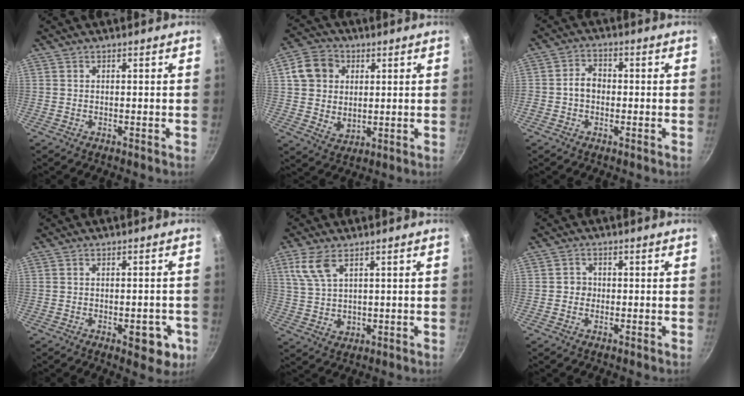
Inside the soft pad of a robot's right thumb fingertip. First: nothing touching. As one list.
[{"total": 10.4, "force": [2.8, 8.7, 4.9], "torque": [-0.060, -0.008, 0.048]}, {"total": 4.3, "force": [-0.6, 3.5, 2.4], "torque": [-0.022, 0.017, -0.017]}, {"total": 7.0, "force": [-2.4, 3.6, 5.6], "torque": [-0.041, 0.012, -0.026]}, {"total": 7.5, "force": [3.5, 4.1, 5.2], "torque": [-0.099, -0.011, 0.076]}, {"total": 2.3, "force": [-0.4, 2.2, 0.8], "torque": [0.002, 0.005, -0.011]}]